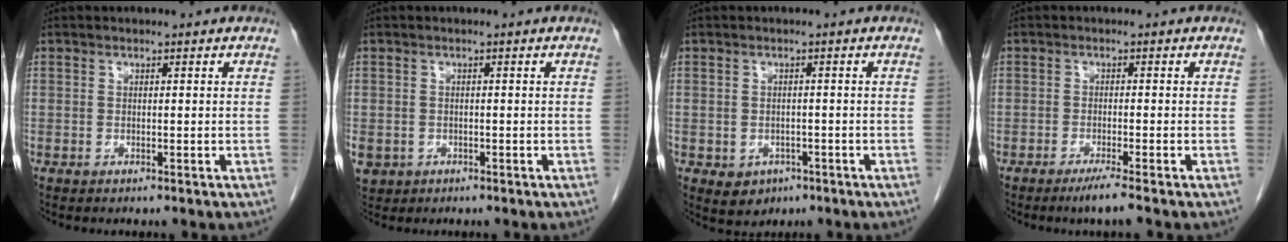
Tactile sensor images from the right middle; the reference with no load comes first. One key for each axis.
{"total": 4.5, "fx": -1.9, "fy": 3.8, "fz": 1.3, "tx": -0.034, "ty": -0.002, "tz": -0.026}
{"total": 3.7, "fx": -1.6, "fy": 3.0, "fz": 1.4, "tx": -0.019, "ty": 0.002, "tz": -0.012}
{"total": 2.7, "fx": -1.9, "fy": -0.7, "fz": 1.8, "tx": -0.039, "ty": -0.009, "tz": -0.037}